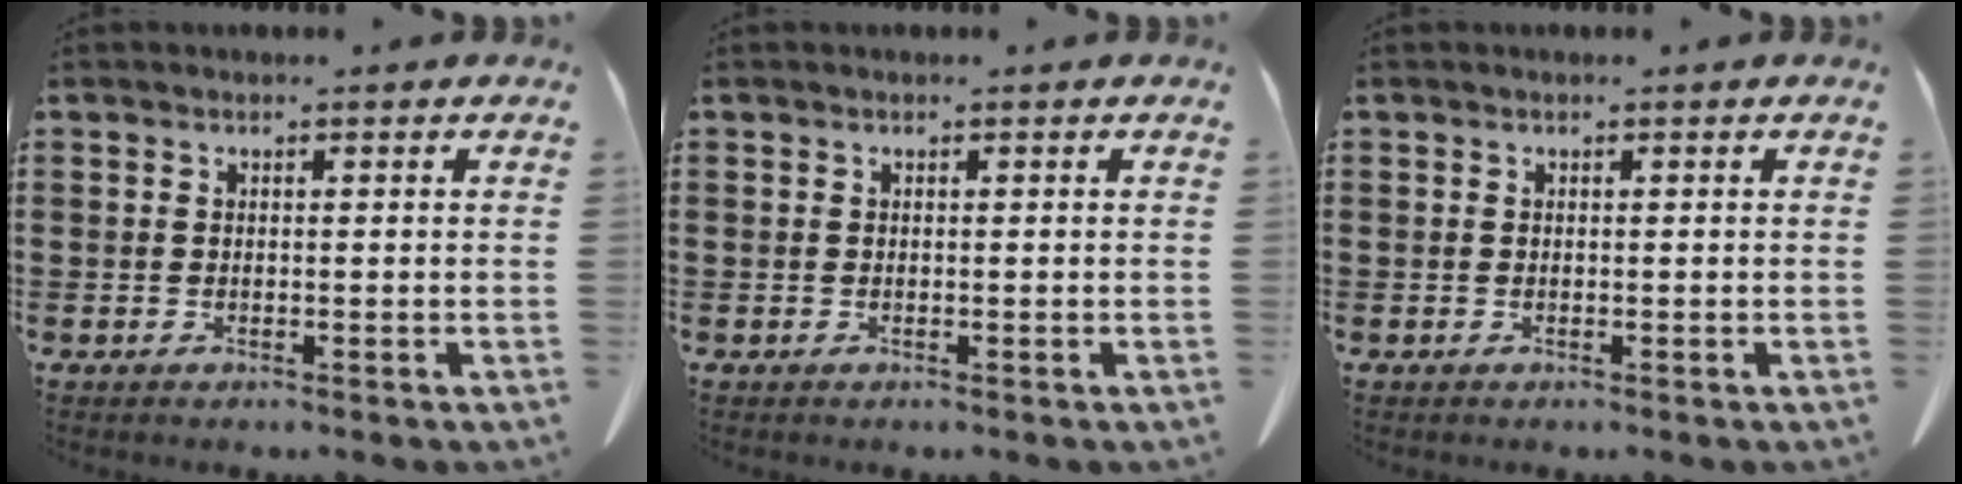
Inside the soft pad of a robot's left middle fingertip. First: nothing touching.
{"total": 0.0}
{"total": 0.0}